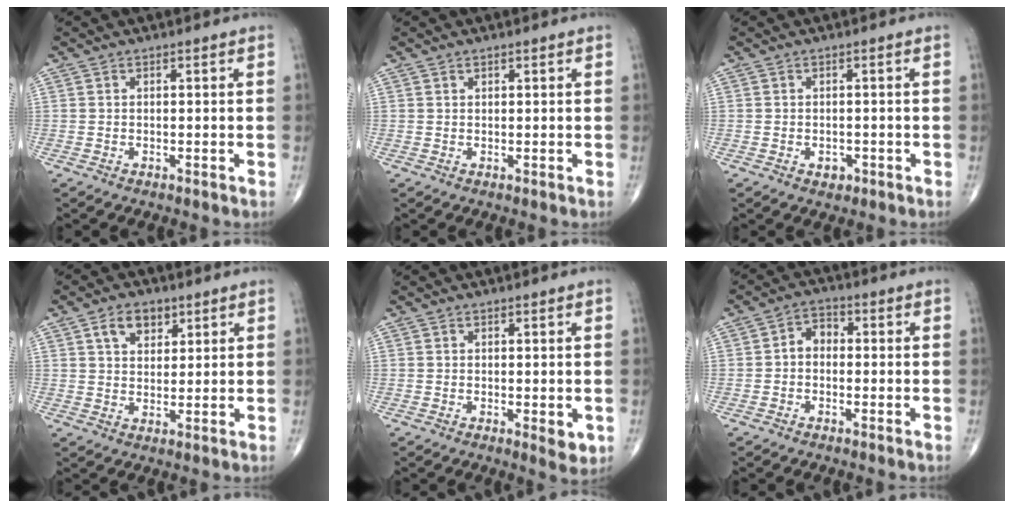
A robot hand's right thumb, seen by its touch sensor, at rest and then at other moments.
{"total": 0.5, "force": [0.4, 0.3, 0.1], "torque": [-0.001, -0.003, 0.006]}
{"total": 1.9, "force": [-0.6, 1.4, 1.0], "torque": [-0.008, 0.001, -0.004]}
{"total": 5.9, "force": [3.0, 3.8, 3.3], "torque": [-0.037, -0.012, 0.051]}
{"total": 2.9, "force": [-0.3, 1.2, 2.6], "torque": [-0.028, -0.008, -0.003]}
{"total": 3.8, "force": [-0.3, 2.9, 2.4], "torque": [-0.025, 0.017, -0.019]}